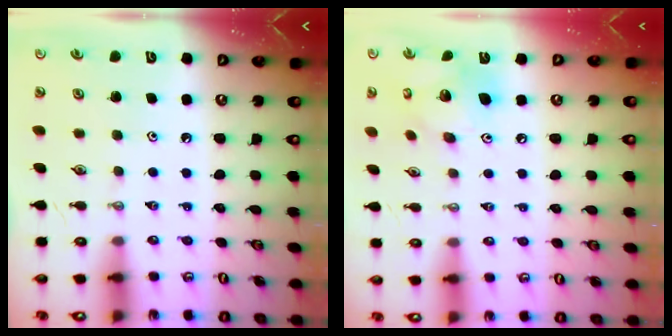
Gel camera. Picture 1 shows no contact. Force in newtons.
{"total": 16.1, "press": 15.8, "slide": 3.1}